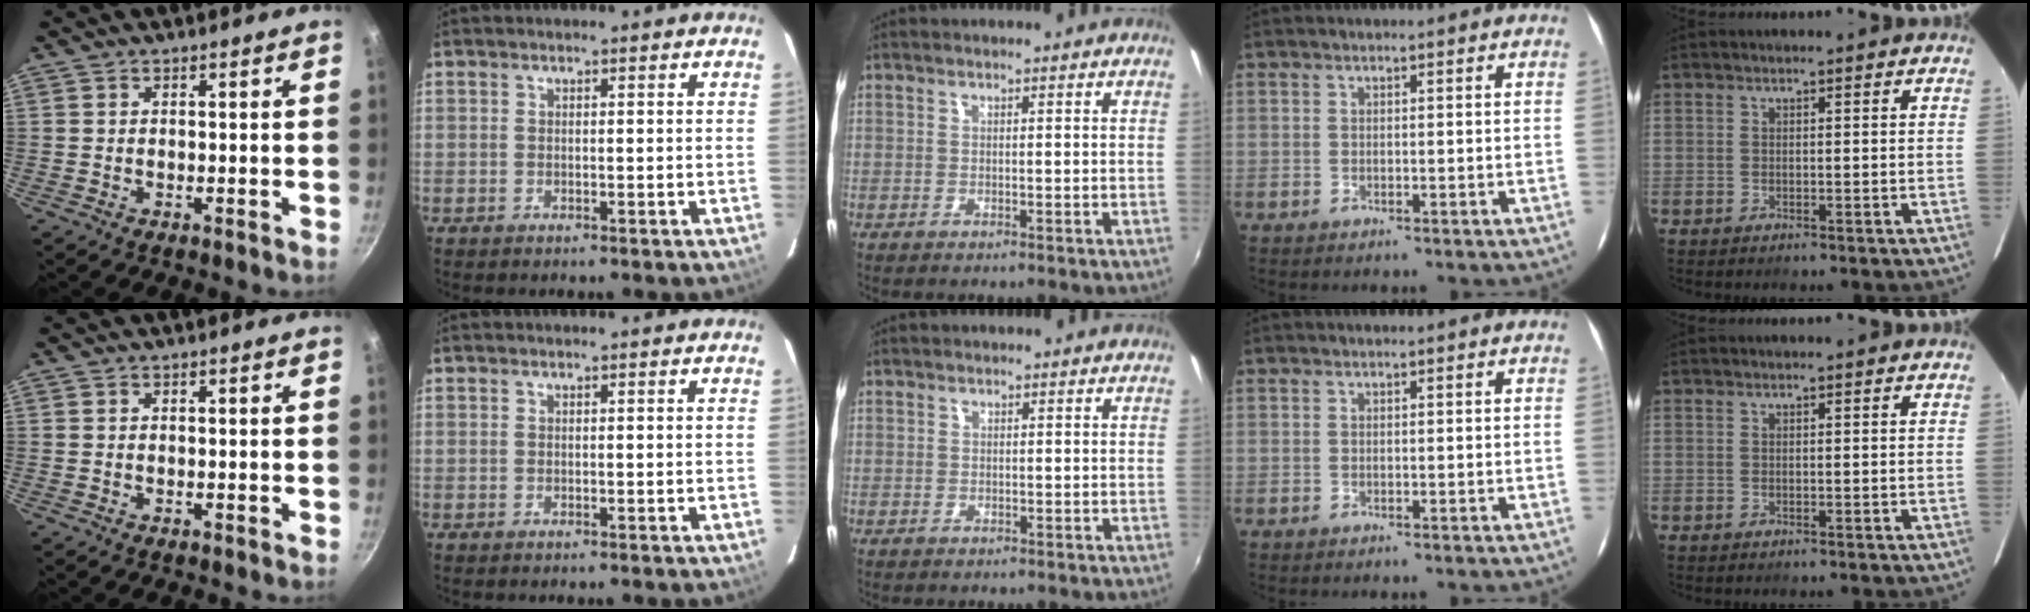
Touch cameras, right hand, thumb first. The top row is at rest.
{"middle": {"total": 0.7, "force": [0.0, 0.7, -0.1], "torque": [0.001, 0.004, 0.002]}}